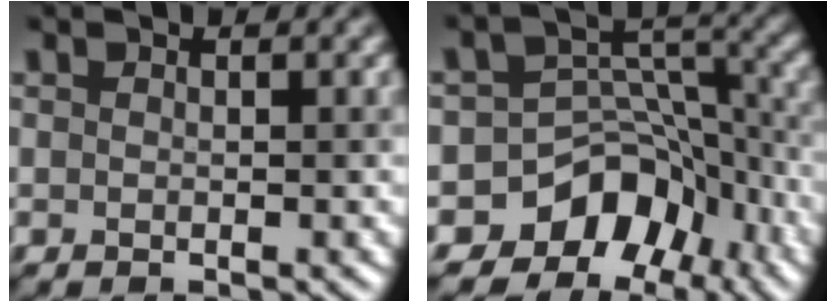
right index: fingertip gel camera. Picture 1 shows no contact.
{"total": 8.2, "force": [-5.3, 5.8, 2.1], "torque": [-0.010, 0.023, -0.086]}